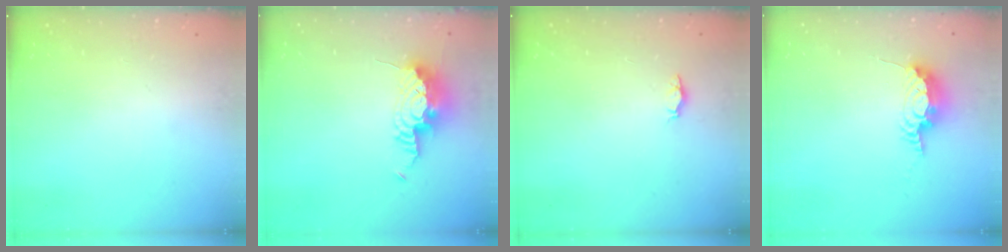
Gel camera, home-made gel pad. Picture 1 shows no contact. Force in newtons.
{"total": 15.8, "press": 12.2, "slide": 10.0}
{"total": 4.0, "press": 3.7, "slide": 1.5}
{"total": 7.8, "press": 7.8, "slide": 0.2}